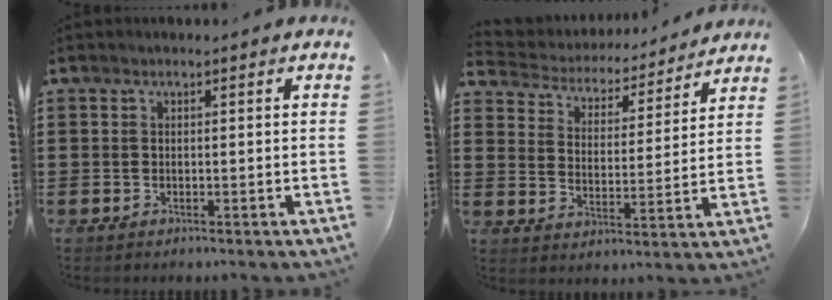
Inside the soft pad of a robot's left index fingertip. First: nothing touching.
{"total": 4.0, "force": [4.0, 0.6, 0.2], "torque": [-0.030, -0.034, 0.061]}